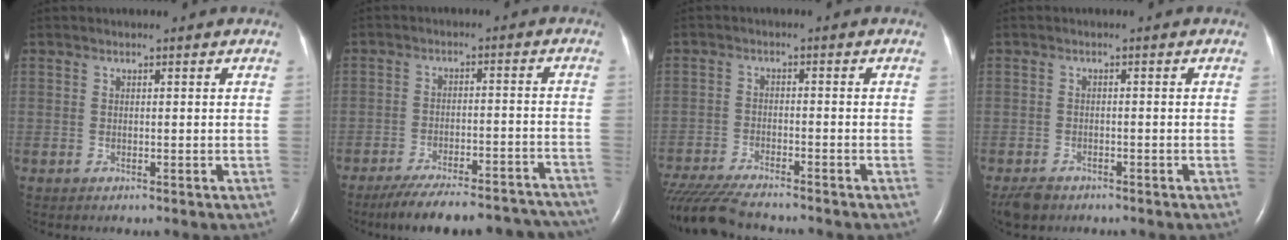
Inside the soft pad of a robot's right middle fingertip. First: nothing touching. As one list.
[{"total": 21.9, "force": [-19.8, 4.4, 8.0], "torque": [-0.094, 0.001, -0.262]}, {"total": 12.4, "force": [-11.1, 1.3, 5.4], "torque": [-0.096, -0.021, -0.182]}, {"total": 3.2, "force": [-2.6, 1.6, 1.0], "torque": [-0.026, -0.004, -0.041]}]